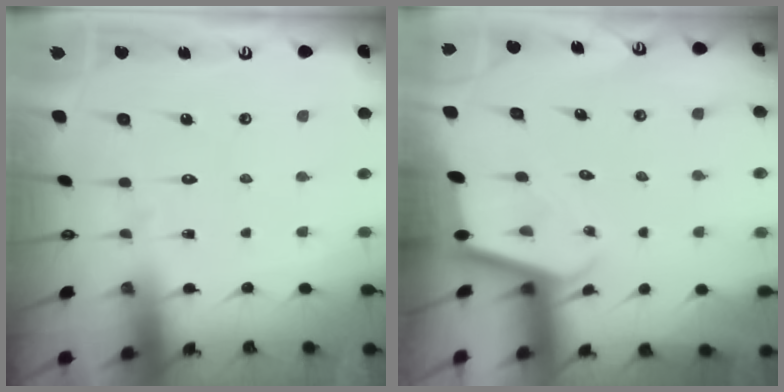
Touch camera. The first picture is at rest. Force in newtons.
{"total": 1.9, "press": 1.9, "slide": 0.1}